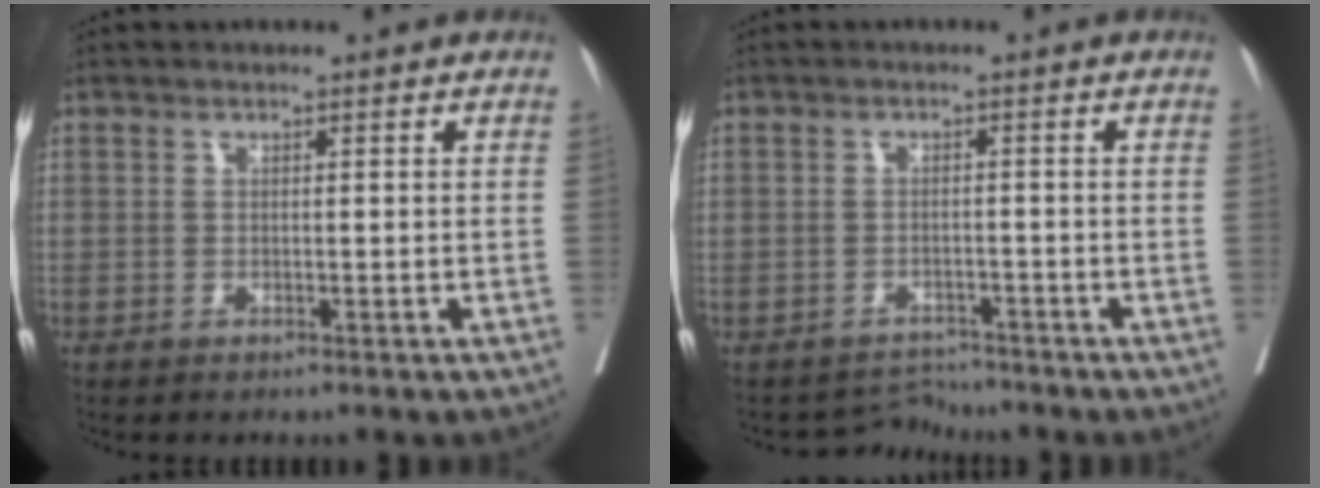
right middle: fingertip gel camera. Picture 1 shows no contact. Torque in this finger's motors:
{"motor_torque": [-1.29, 0.38, -0.32, -0.09]}